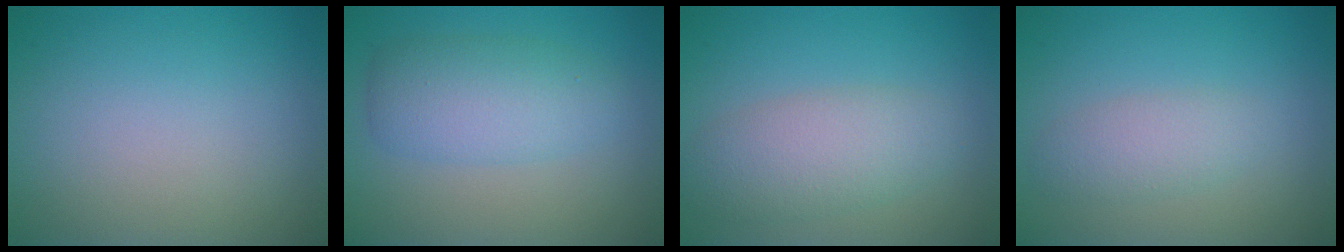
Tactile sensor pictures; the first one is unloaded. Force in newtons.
{"total": 4.3, "press": 4.3, "slide": 0.1}
{"total": 4.3, "press": 4.3, "slide": 0.1}
{"total": 2.2, "press": 2.2, "slide": 0.1}